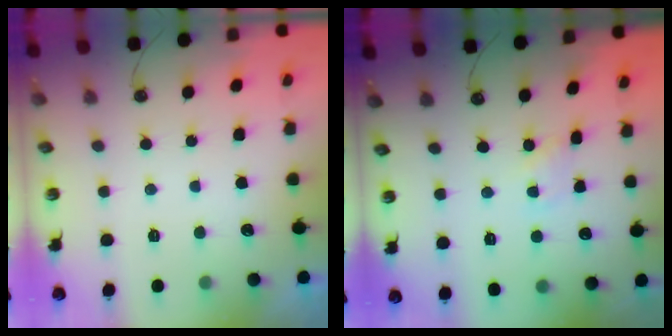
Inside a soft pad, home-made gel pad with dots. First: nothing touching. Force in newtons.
{"total": 2.2, "press": 2.2, "slide": 0.3}